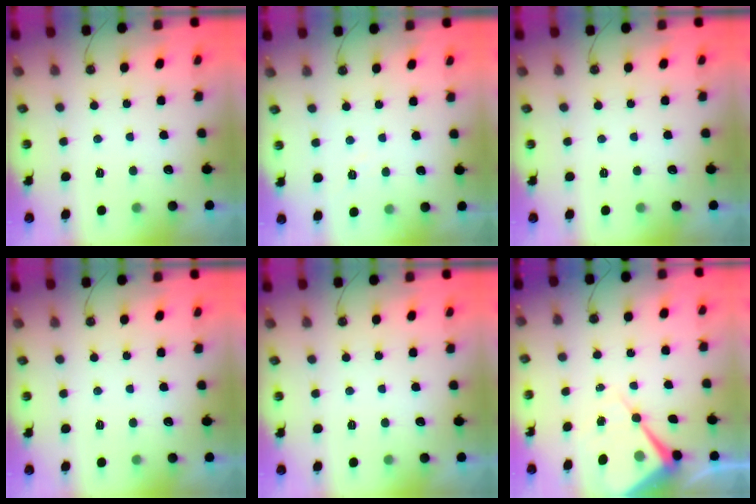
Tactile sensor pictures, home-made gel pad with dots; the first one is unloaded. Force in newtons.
{"total": 3.2, "press": 3.1, "slide": 0.3}
{"total": 0.0}
{"total": 0.0}
{"total": 0.0}
{"total": 11.7, "press": 11.6, "slide": 1.0}